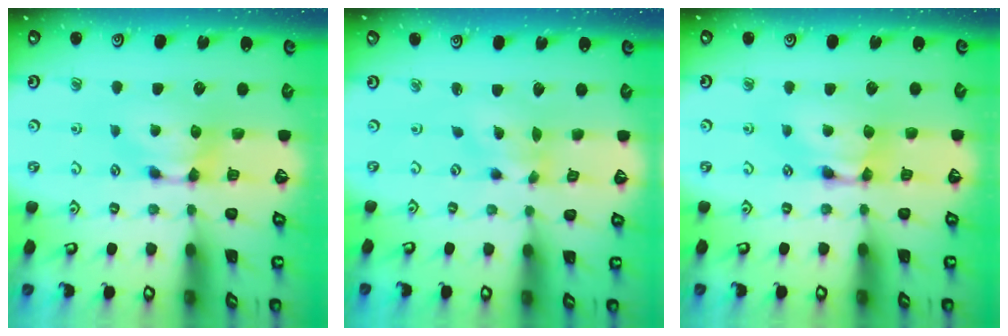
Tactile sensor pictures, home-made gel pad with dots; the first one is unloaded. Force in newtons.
{"total": 1.2, "press": 0.3, "slide": 1.2}
{"total": 2.2, "press": 2.2, "slide": 0.1}